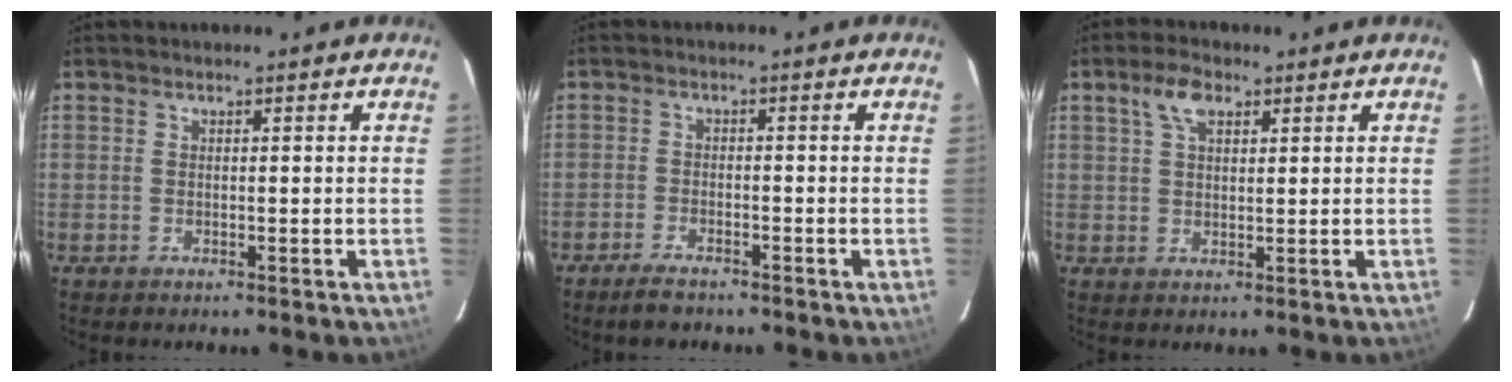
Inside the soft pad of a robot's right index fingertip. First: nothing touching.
{"total": 3.8, "force": [-3.2, 1.3, 1.5], "torque": [-0.048, -0.003, -0.060]}
{"total": 4.2, "force": [2.5, 2.0, 2.8], "torque": [-0.053, 0.012, 0.045]}